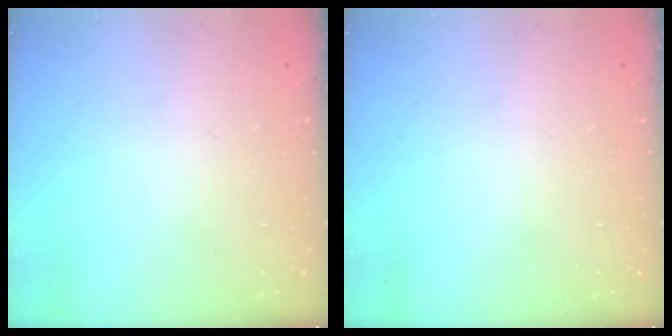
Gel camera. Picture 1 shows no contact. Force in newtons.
{"total": 0.0}